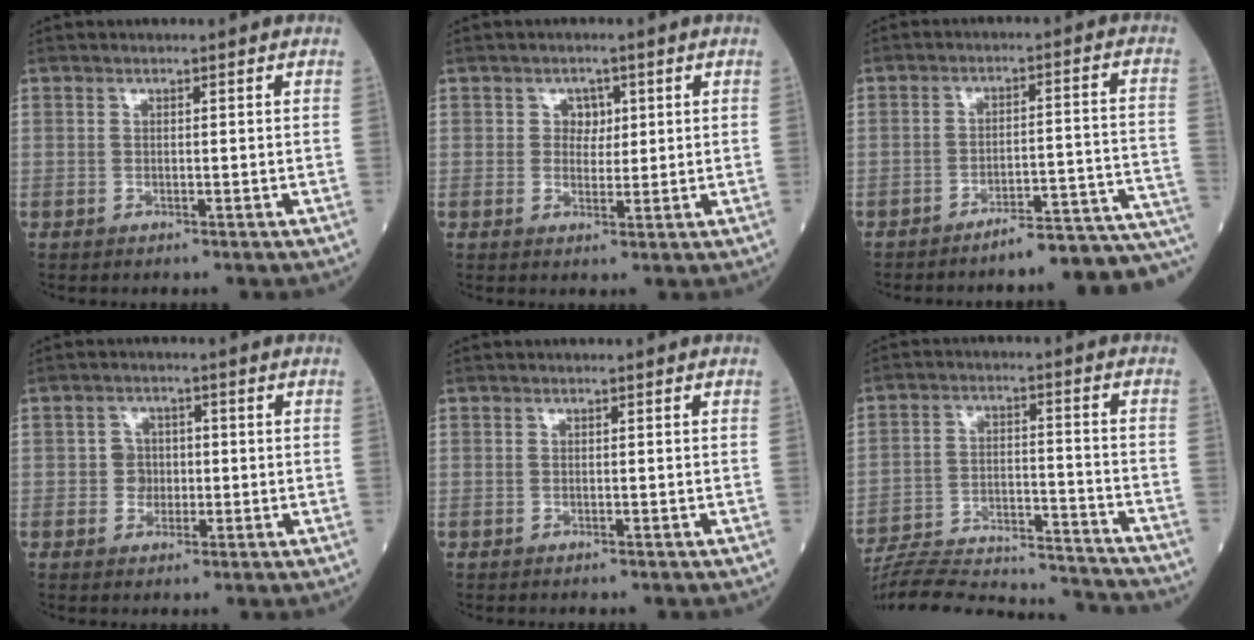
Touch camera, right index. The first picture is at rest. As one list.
[{"total": 2.6, "force": [0.8, 2.1, 1.3], "torque": [-0.010, 0.001, 0.010]}, {"total": 13.3, "force": [-12.3, -0.1, 5.1], "torque": [-0.020, 0.040, -0.158]}, {"total": 2.9, "force": [-0.4, 2.7, 1.1], "torque": [-0.011, 0.006, -0.008]}, {"total": 0.5, "force": [-0.5, 0.0, 0.1], "torque": [-0.005, -0.001, -0.011]}, {"total": 23.1, "force": [-22.0, 2.6, 6.6], "torque": [-0.123, -0.006, -0.321]}]